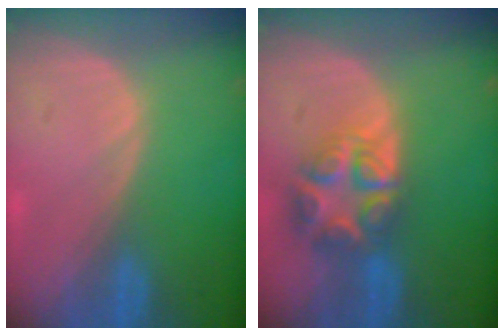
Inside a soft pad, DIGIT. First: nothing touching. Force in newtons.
{"total": 7.9, "press": 6.9, "slide": 3.9}